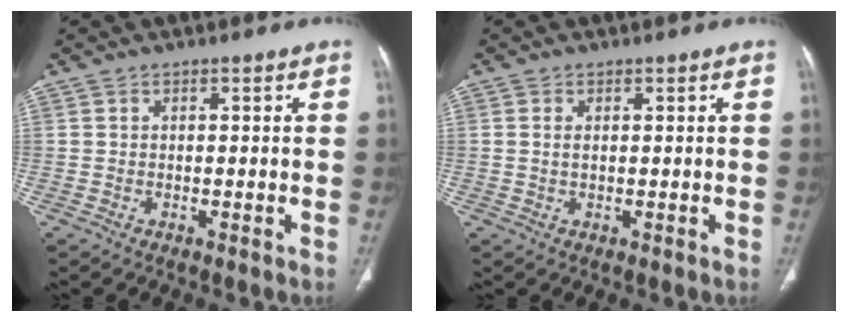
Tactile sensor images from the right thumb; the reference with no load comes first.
{"total": 1.2, "force": [0.3, 0.6, 1.0], "torque": [-0.025, 0.001, 0.008]}